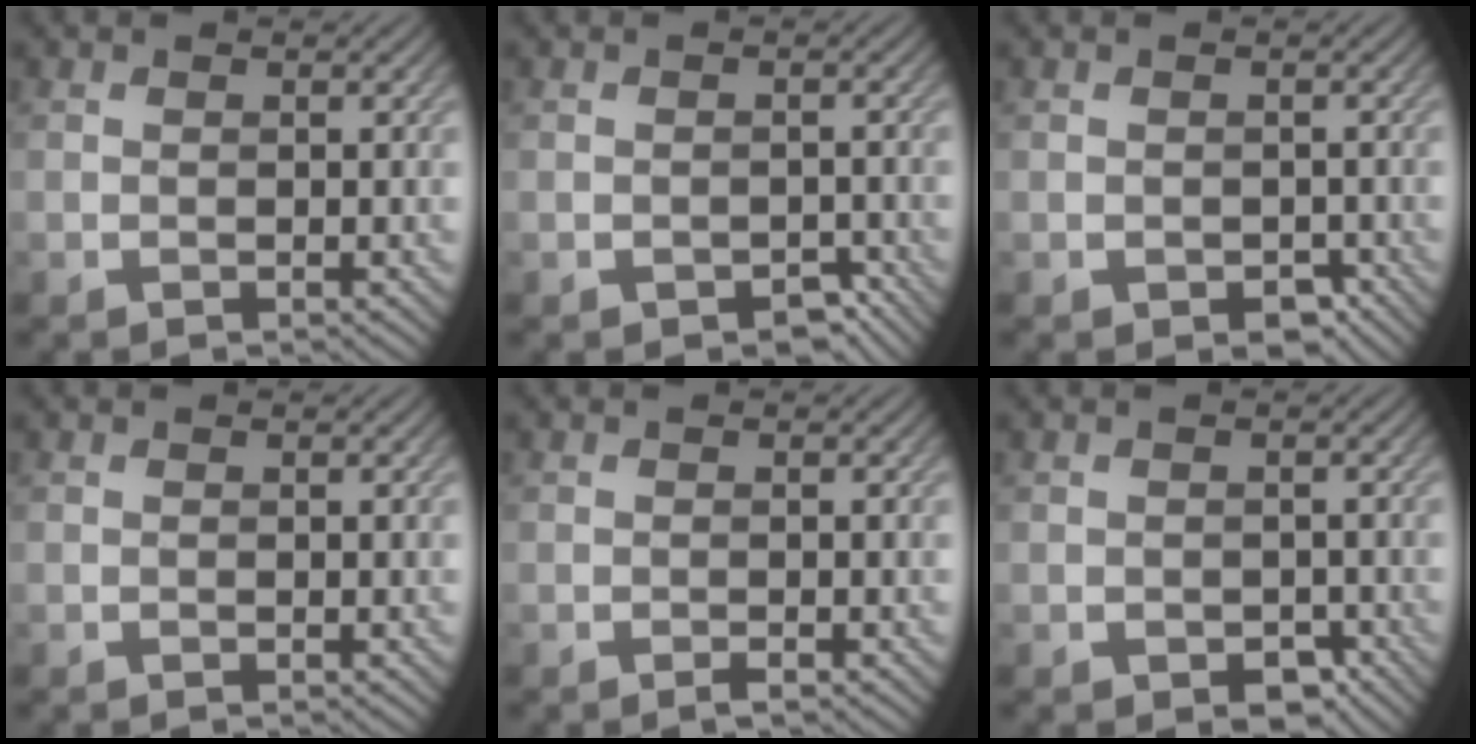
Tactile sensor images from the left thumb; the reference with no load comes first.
{"total": 2.4, "force": [-1.5, 1.5, 1.2], "torque": [-0.016, -0.007, -0.018]}
{"total": 2.1, "force": [-1.0, 1.4, 1.1], "torque": [-0.020, -0.012, -0.014]}
{"total": 0.0}
{"total": 0.6, "force": [-0.4, 0.1, 0.4], "torque": [-0.006, -0.001, -0.007]}
{"total": 2.5, "force": [-1.2, 1.7, 1.3], "torque": [-0.023, -0.013, -0.017]}